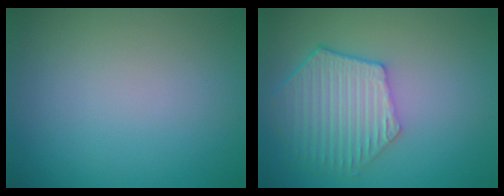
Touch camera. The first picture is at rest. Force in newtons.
{"total": 5.7, "press": 4.7, "slide": 3.3}